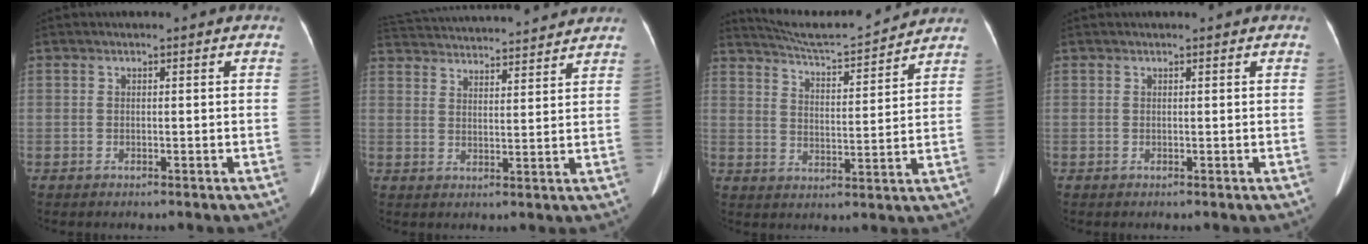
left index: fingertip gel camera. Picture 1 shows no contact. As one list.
[{"total": 20.5, "force": [19.2, 2.7, 6.7], "torque": [-0.136, 0.031, 0.275]}, {"total": 12.5, "force": [12.1, 0.0, 3.2], "torque": [-0.067, 0.005, 0.180]}, {"total": 1.8, "force": [1.7, 0.1, 0.6], "torque": [-0.010, 0.018, 0.022]}]